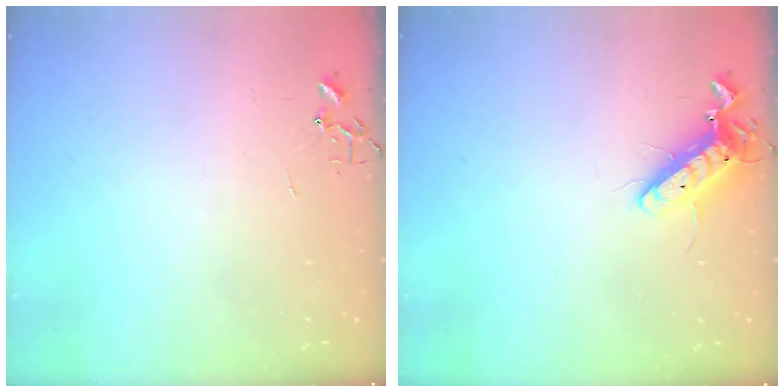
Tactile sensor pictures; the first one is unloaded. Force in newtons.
{"total": 11.6, "press": 11.4, "slide": 2.2}